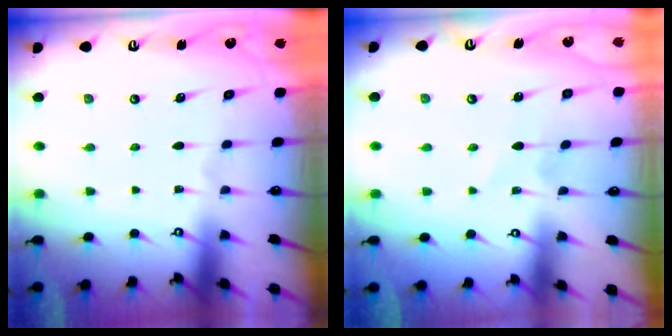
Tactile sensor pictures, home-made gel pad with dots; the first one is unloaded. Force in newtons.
{"total": 4.3, "press": 4.2, "slide": 0.5}